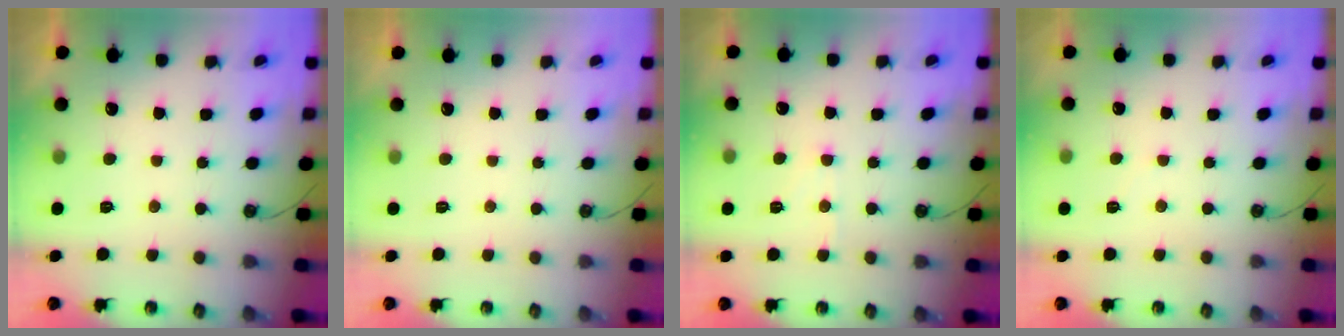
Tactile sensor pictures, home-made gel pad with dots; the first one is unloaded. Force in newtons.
{"total": 0.0}
{"total": 3.9, "press": 3.9, "slide": 0.6}
{"total": 2.4, "press": 2.4, "slide": 0.4}